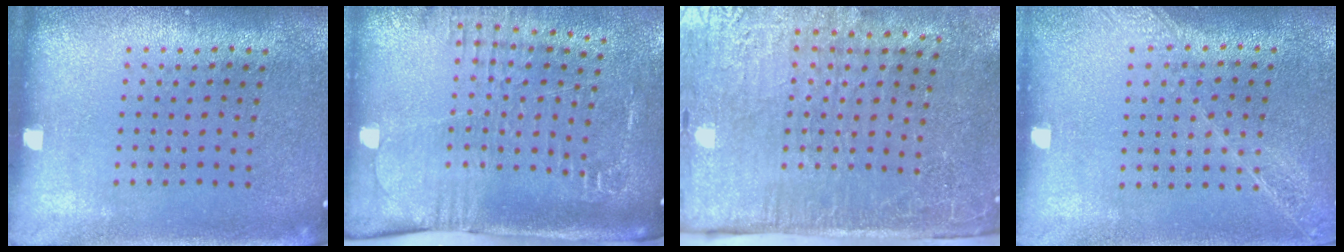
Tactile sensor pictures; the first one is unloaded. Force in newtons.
{"total": 2.6, "press": 2.1, "slide": 1.5}
{"total": 5.0, "press": 4.1, "slide": 2.8}
{"total": 1.5, "press": 1.4, "slide": 0.5}